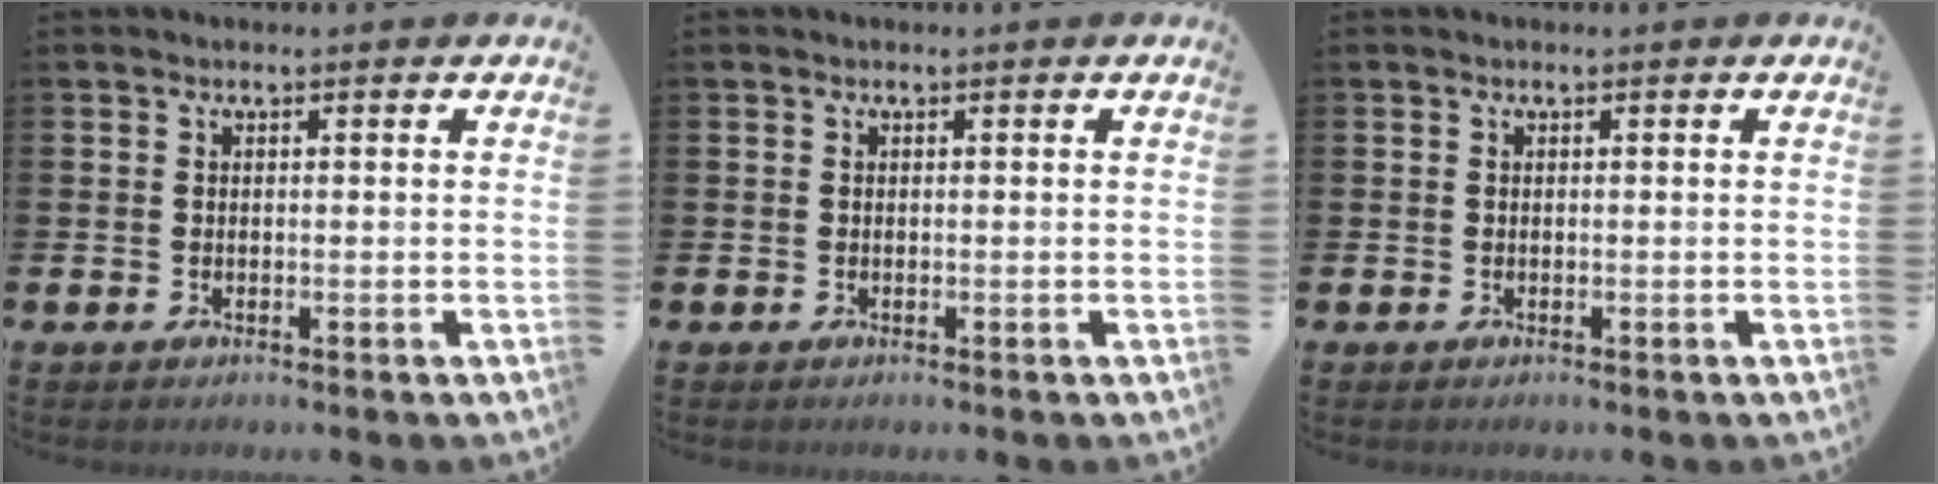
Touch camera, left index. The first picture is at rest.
{"total": 0.0}
{"total": 0.0}